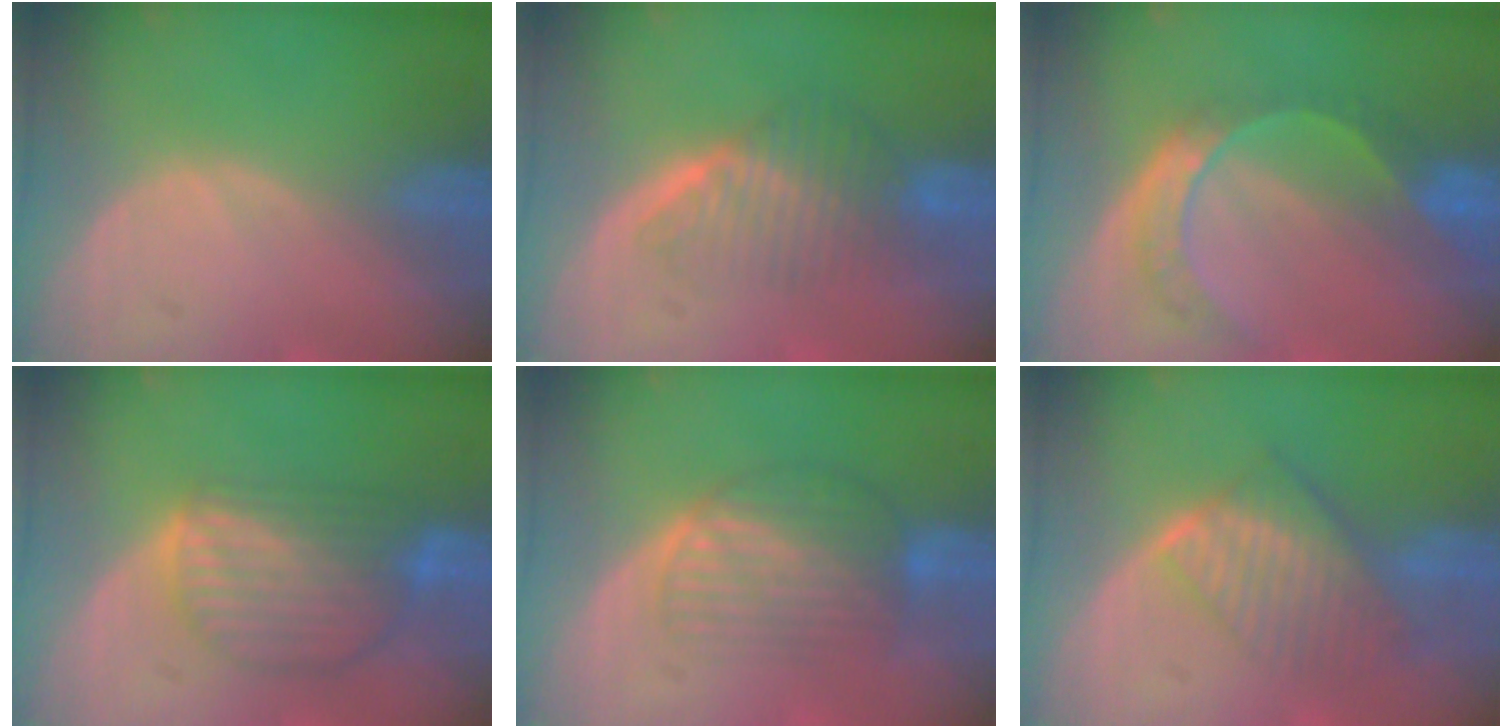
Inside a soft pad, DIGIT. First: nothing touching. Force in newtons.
{"total": 6.5, "press": 5.8, "slide": 2.8}
{"total": 7.7, "press": 6.4, "slide": 4.3}
{"total": 8.5, "press": 7.6, "slide": 3.9}
{"total": 6.8, "press": 6.5, "slide": 2.0}
{"total": 7.7, "press": 6.9, "slide": 3.5}